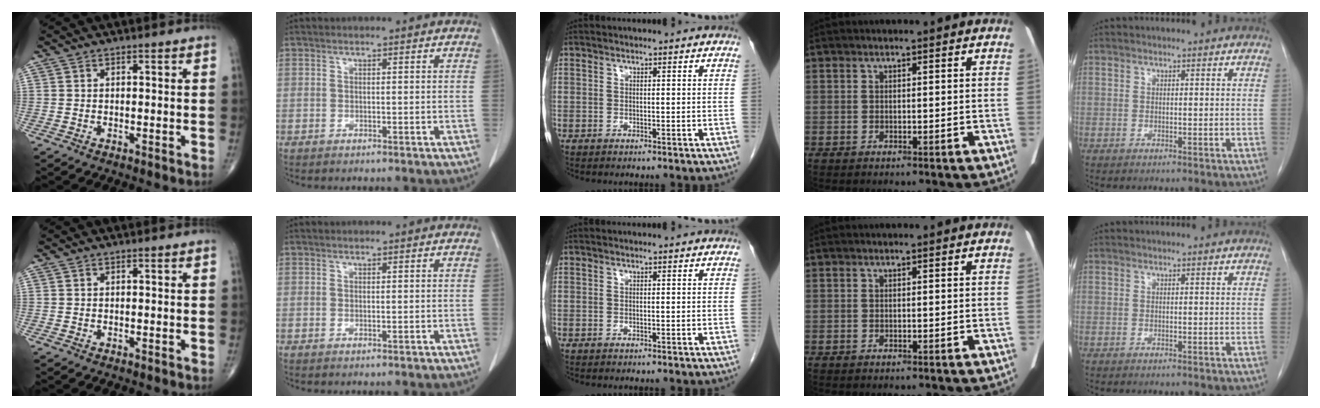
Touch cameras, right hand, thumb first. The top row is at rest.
{}